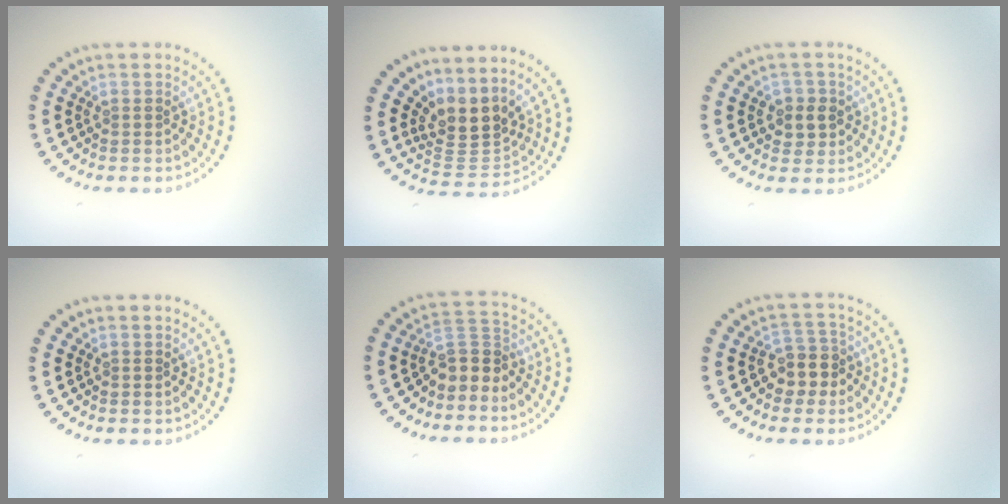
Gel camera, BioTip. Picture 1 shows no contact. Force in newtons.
{"total": 3.6, "press": 2.6, "slide": 2.5}
{"total": 2.3, "press": 2.2, "slide": 0.7}
{"total": 0.0}
{"total": 3.1, "press": 2.4, "slide": 2.0}
{"total": 2.8, "press": 2.4, "slide": 1.4}